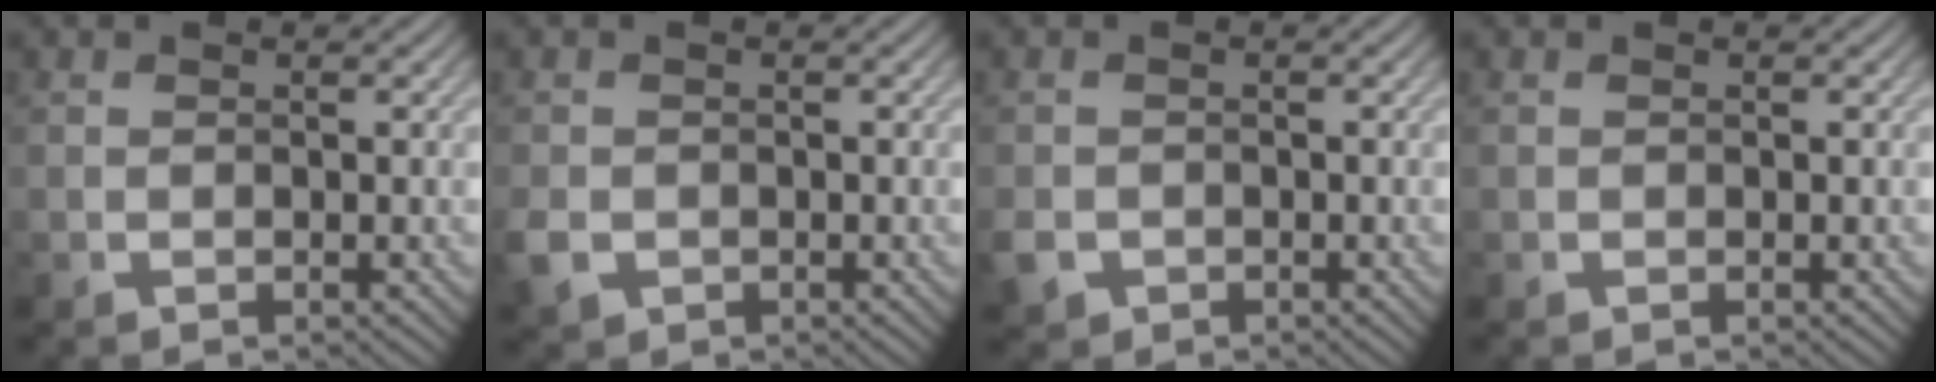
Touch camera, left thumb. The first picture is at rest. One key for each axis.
{"total": 3.0, "fx": -1.2, "fy": 2.4, "fz": 1.5, "tx": -0.042, "ty": -0.013, "tz": -0.027}
{"total": 2.6, "fx": -1.3, "fy": 2.1, "fz": 1.0, "tx": -0.029, "ty": -0.012, "tz": -0.029}
{"total": 0.0}